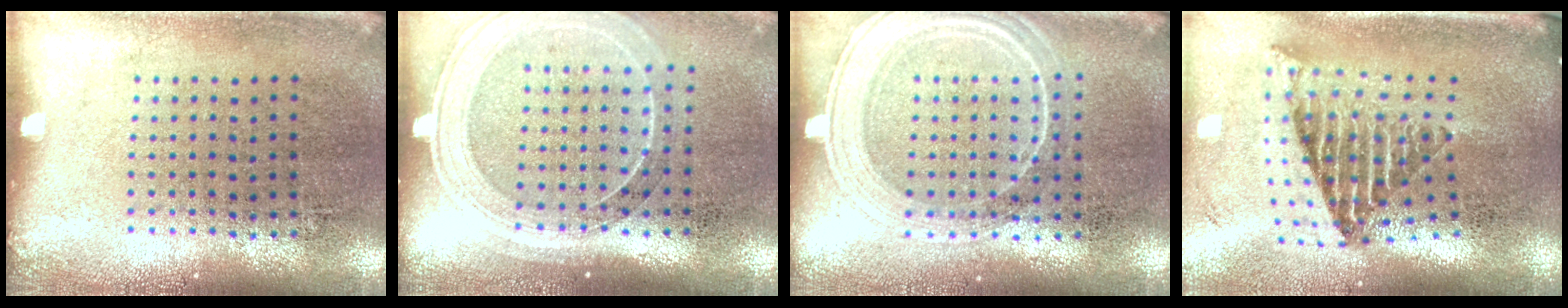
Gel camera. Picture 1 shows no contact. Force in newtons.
{"total": 1.7, "press": 1.5, "slide": 0.7}
{"total": 1.8, "press": 1.8, "slide": 0.2}
{"total": 2.6, "press": 1.6, "slide": 2.0}